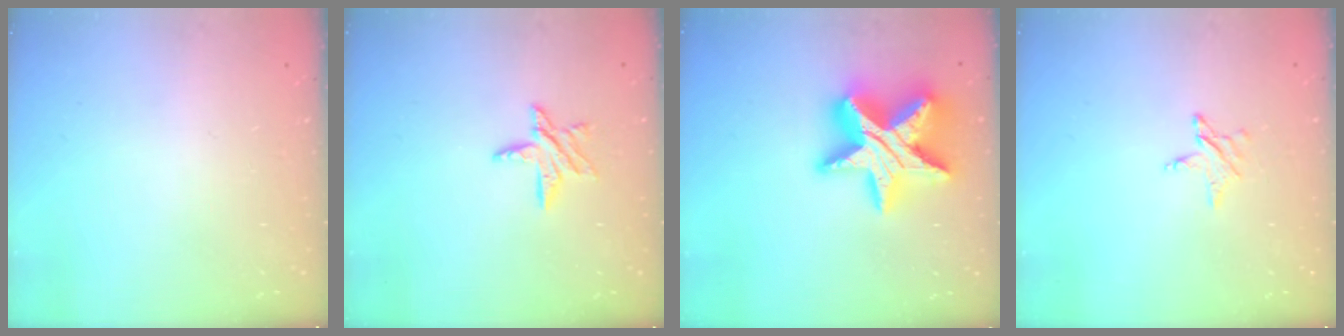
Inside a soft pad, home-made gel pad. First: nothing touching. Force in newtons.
{"total": 7.0, "press": 7.0, "slide": 0.4}
{"total": 25.6, "press": 25.5, "slide": 1.6}
{"total": 3.2, "press": 3.2, "slide": 0.3}